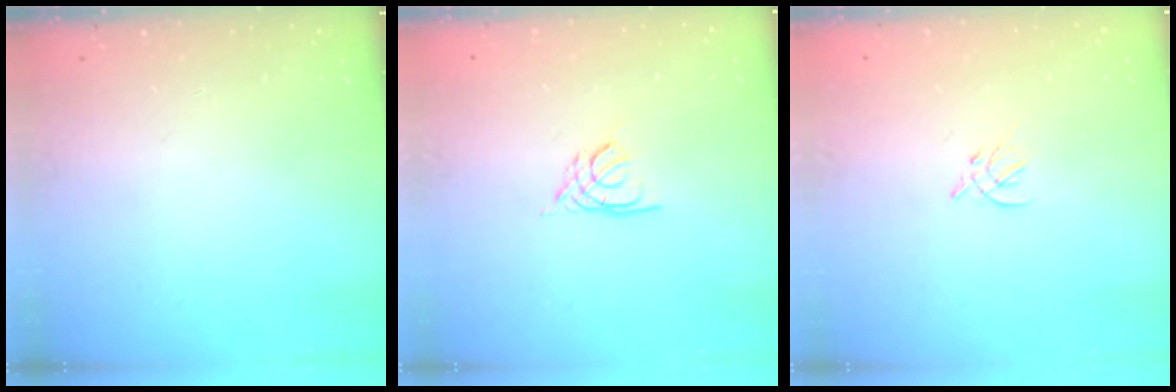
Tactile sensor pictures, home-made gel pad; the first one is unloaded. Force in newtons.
{"total": 2.6, "press": 2.6, "slide": 0.6}
{"total": 3.2, "press": 3.1, "slide": 0.7}